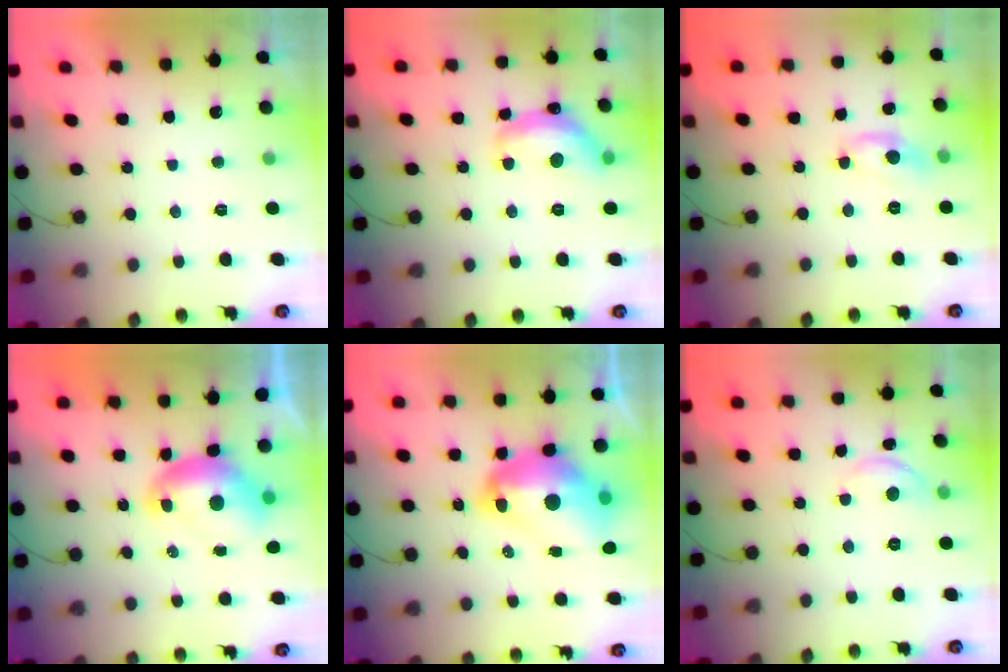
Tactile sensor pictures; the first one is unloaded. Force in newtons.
{"total": 15.8, "press": 15.8, "slide": 1.0}
{"total": 7.5, "press": 7.4, "slide": 0.4}
{"total": 8.1, "press": 8.0, "slide": 0.9}
{"total": 16.9, "press": 16.8, "slide": 1.7}
{"total": 5.4, "press": 5.4, "slide": 0.3}